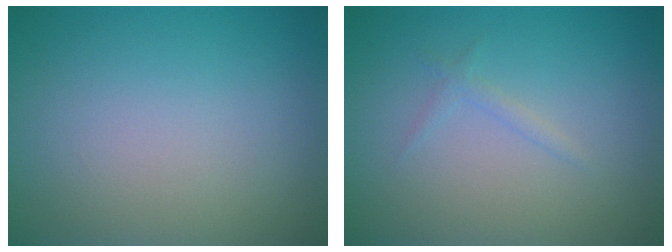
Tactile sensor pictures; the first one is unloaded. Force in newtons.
{"total": 0.8, "press": 0.8, "slide": 0.0}